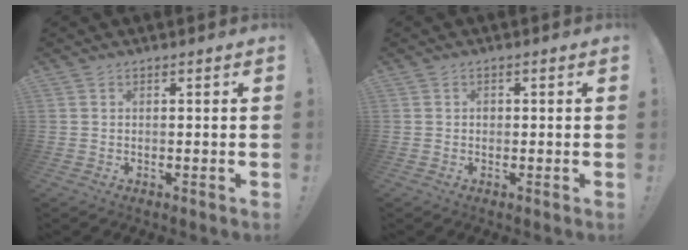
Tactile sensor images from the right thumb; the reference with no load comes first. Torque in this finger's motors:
{"motor_torque": [0.41, 0.29, -0.01, -0.05, 0.00]}